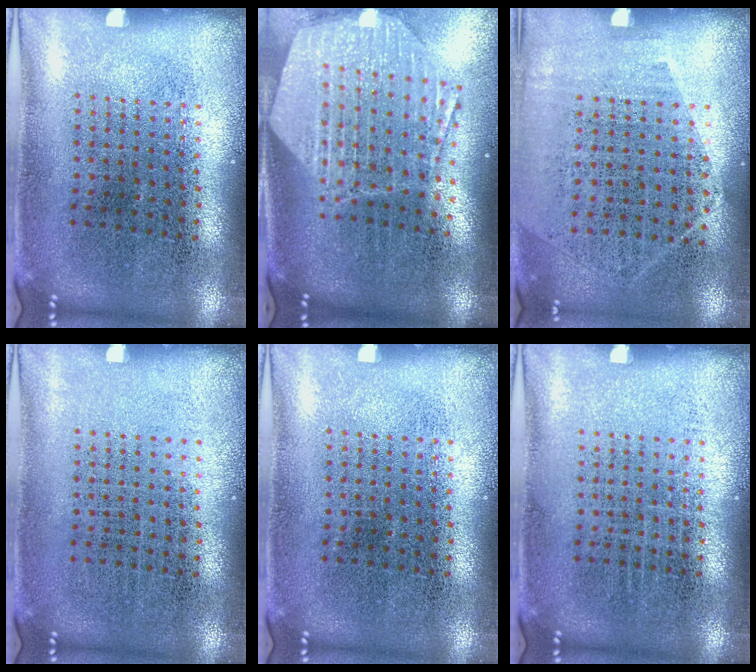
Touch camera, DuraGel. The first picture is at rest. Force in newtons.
{"total": 2.9, "press": 2.3, "slide": 1.8}
{"total": 1.3, "press": 1.0, "slide": 0.7}
{"total": 0.0}
{"total": 0.0}
{"total": 0.0}